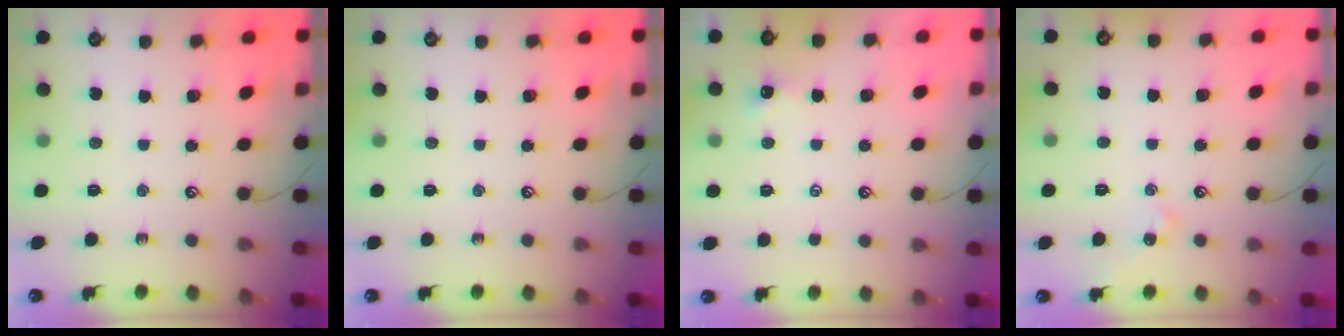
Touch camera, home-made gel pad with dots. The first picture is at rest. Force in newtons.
{"total": 0.0}
{"total": 2.0, "press": 2.0, "slide": 0.2}
{"total": 0.9, "press": 0.9, "slide": 0.2}